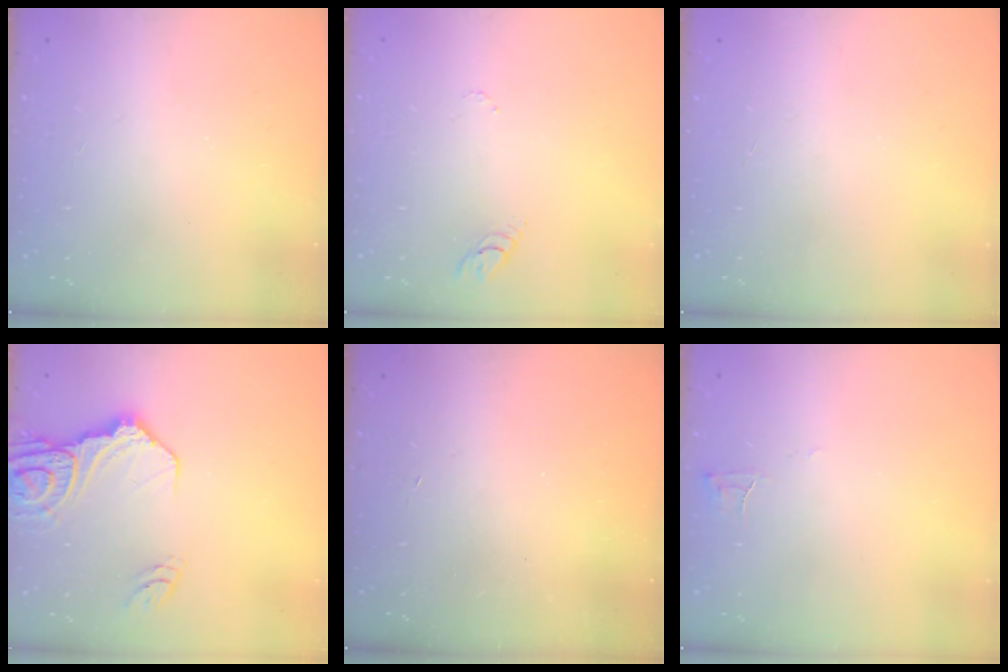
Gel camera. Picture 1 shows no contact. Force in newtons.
{"total": 2.9, "press": 2.9, "slide": 0.4}
{"total": 0.0}
{"total": 14.8, "press": 14.7, "slide": 1.7}
{"total": 3.3, "press": 3.3, "slide": 0.3}
{"total": 3.3, "press": 3.3, "slide": 0.2}